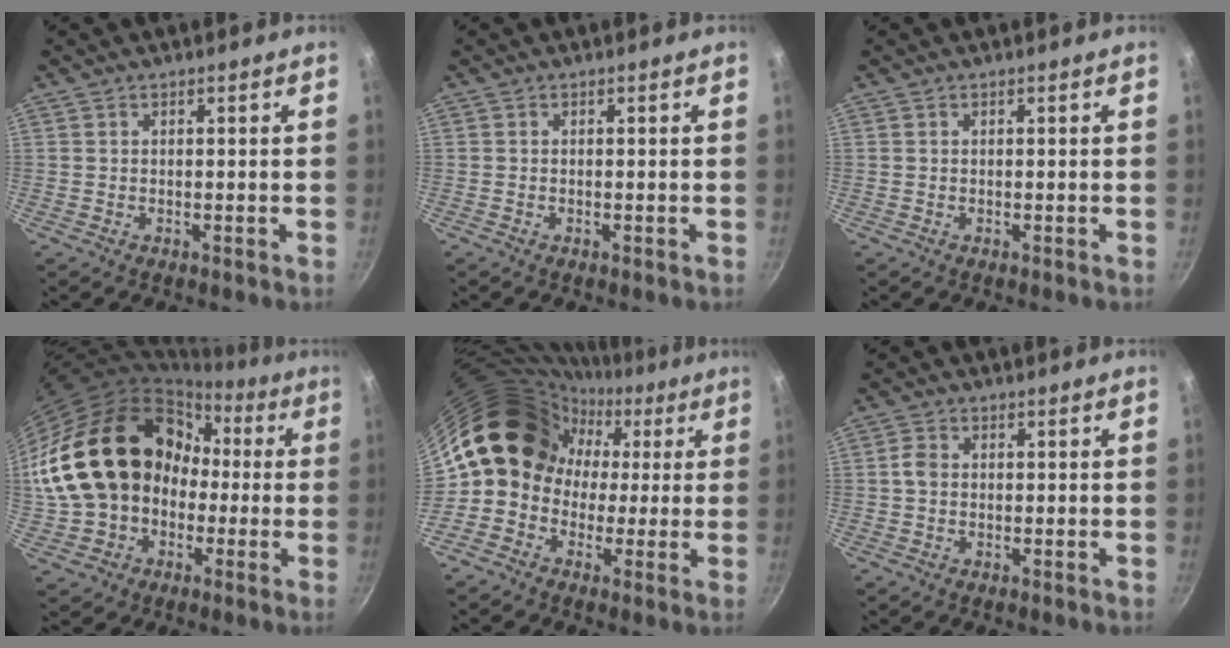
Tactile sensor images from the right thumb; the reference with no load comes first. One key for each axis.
{"total": 0.0}
{"total": 0.0}
{"total": 22.6, "fx": 0.1, "fy": 17.8, "fz": 14.0, "tx": -0.231, "ty": 0.072, "tz": 0.016}
{"total": 15.9, "fx": 0.5, "fy": 14.1, "fz": 7.4, "tx": -0.074, "ty": 0.058, "tz": -0.011}
{"total": 2.5, "fx": -0.1, "fy": 1.9, "fz": 1.5, "tx": -0.028, "ty": 0.008, "tz": -0.006}